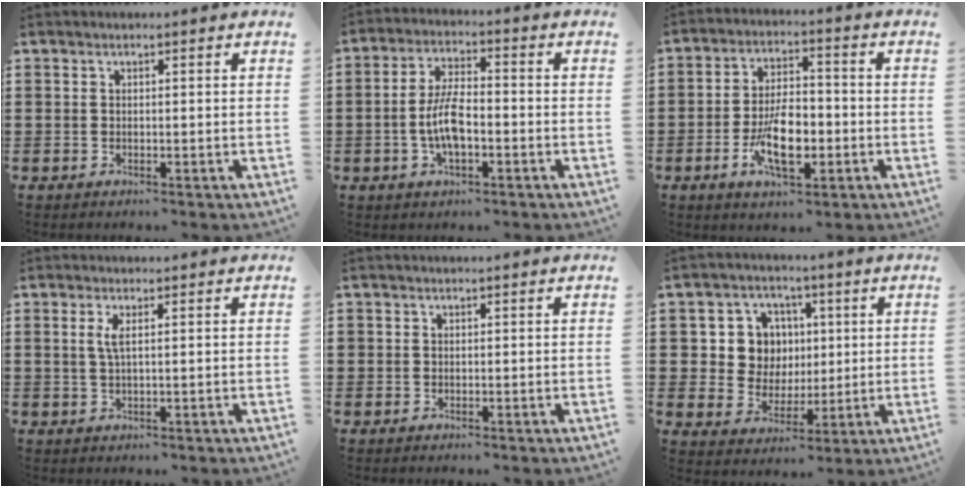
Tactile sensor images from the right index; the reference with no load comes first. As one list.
[{"total": 7.2, "force": [-1.5, 3.0, 6.4], "torque": [-0.146, -0.003, -0.035]}, {"total": 9.2, "force": [-2.7, 4.3, 7.7], "torque": [-0.145, -0.002, -0.048]}, {"total": 2.1, "force": [0.5, 0.3, 2.1], "torque": [-0.044, 0.001, 0.007]}, {"total": 0.6, "force": [0.0, 0.6, 0.1], "torque": [-0.003, 0.005, 0.000]}, {"total": 8.1, "force": [1.6, 7.5, 2.7], "torque": [-0.081, 0.019, 0.031]}]